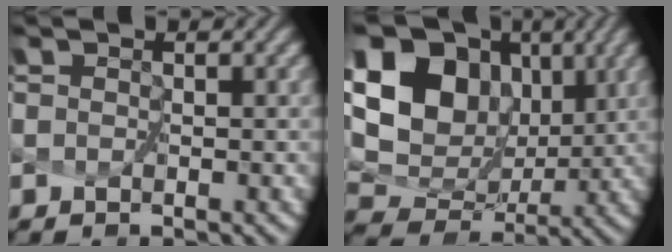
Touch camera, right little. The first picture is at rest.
{"total": 14.9, "force": [5.9, 11.5, 7.4], "torque": [-0.193, 0.036, 0.127]}